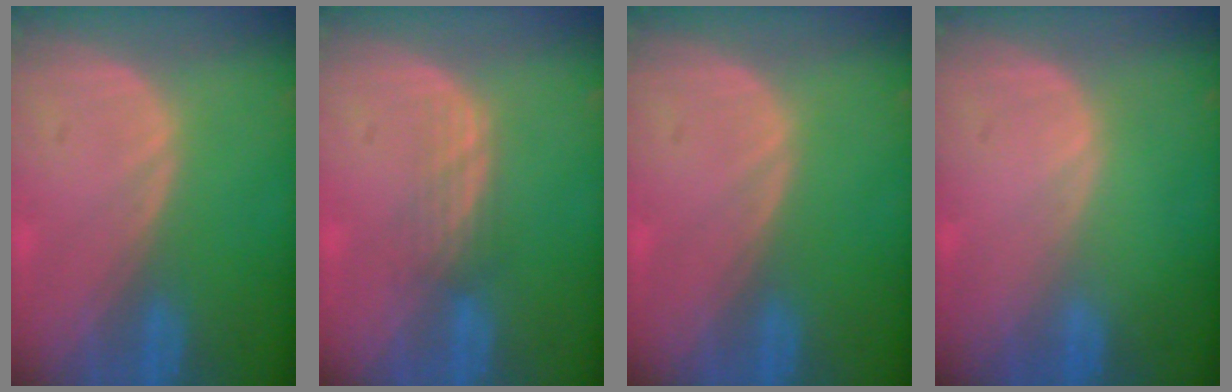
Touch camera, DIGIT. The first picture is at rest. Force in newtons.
{"total": 2.8, "press": 2.5, "slide": 1.2}
{"total": 0.0}
{"total": 0.0}